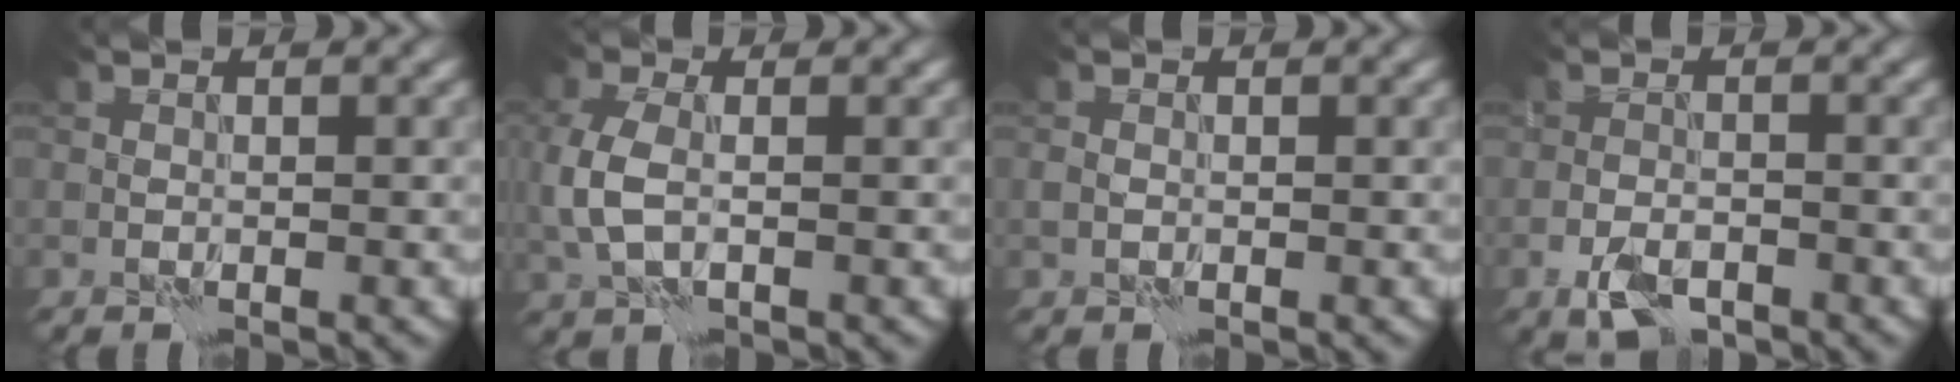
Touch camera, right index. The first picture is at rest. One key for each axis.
{"total": 3.5, "fx": 0.0, "fy": 2.1, "fz": 2.8, "tx": -0.079, "ty": 0.003, "tz": -0.003}
{"total": 1.0, "fx": 0.0, "fy": 0.9, "fz": 0.6, "tx": -0.014, "ty": -0.001, "tz": 0.000}
{"total": 3.5, "fx": -2.1, "fy": 1.7, "fz": 2.2, "tx": -0.042, "ty": -0.004, "tz": -0.044}